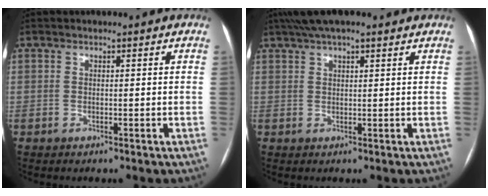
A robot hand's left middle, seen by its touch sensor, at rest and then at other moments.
{"total": 7.5, "force": [5.7, 1.5, 4.6], "torque": [-0.077, 0.044, 0.093]}